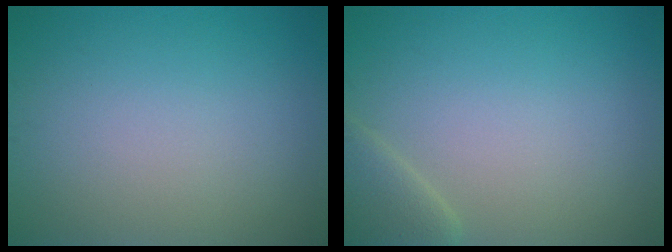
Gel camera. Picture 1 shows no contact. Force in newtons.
{"total": 2.5, "press": 2.5, "slide": 0.2}